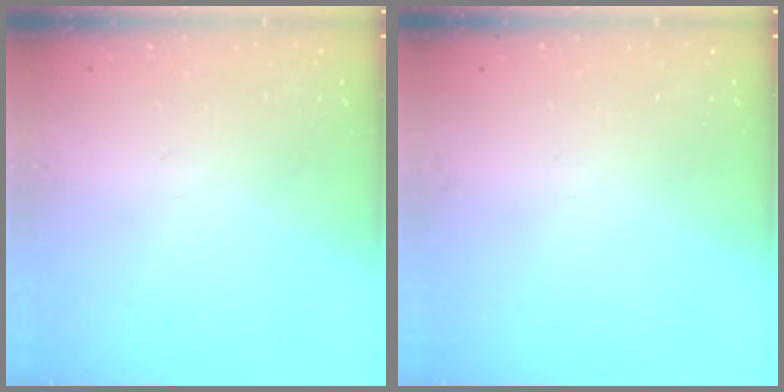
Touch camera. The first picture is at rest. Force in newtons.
{"total": 0.0}